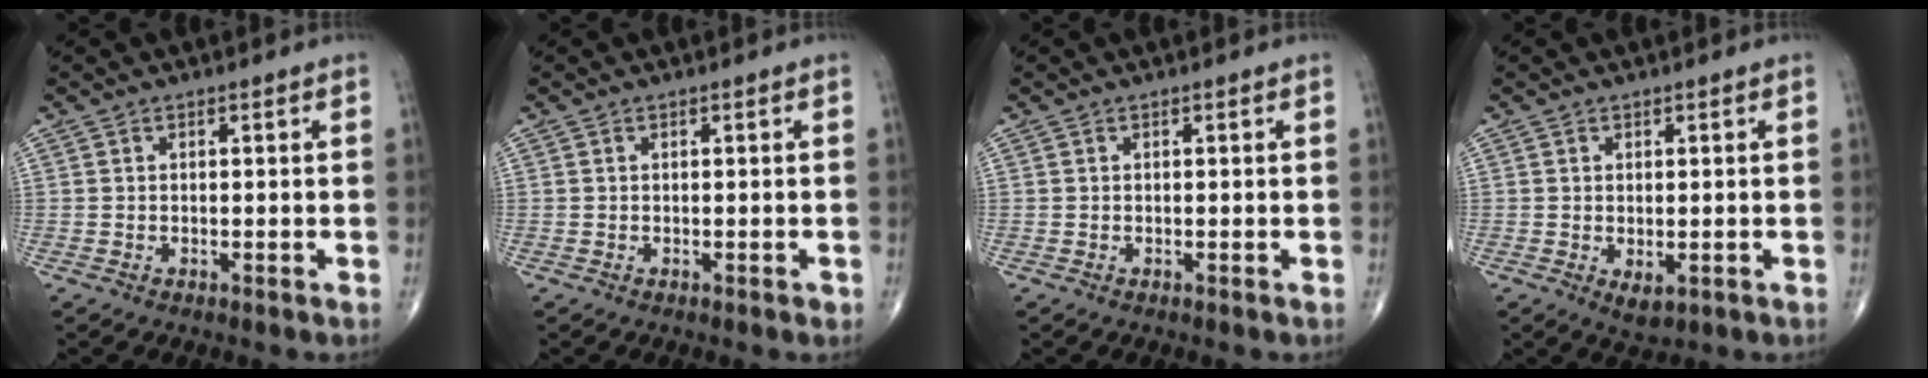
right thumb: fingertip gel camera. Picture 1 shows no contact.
{"total": 0.6, "force": [-0.1, 0.3, 0.5], "torque": [-0.008, -0.001, -0.001]}
{"total": 0.0}
{"total": 3.0, "force": [-0.7, 1.7, 2.4], "torque": [-0.033, -0.006, -0.001]}